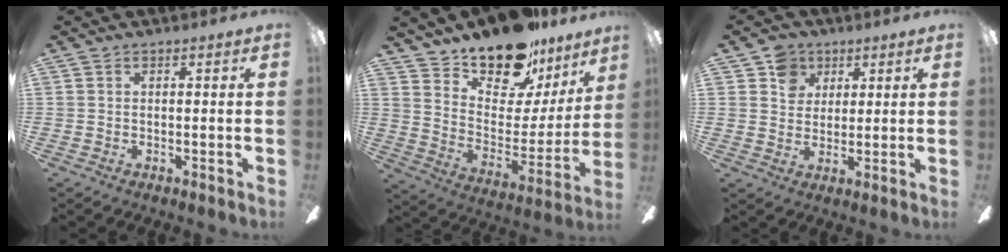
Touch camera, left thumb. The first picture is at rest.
{"total": 17.7, "force": [14.3, 7.9, 6.7], "torque": [-0.113, -0.111, 0.253]}
{"total": 6.5, "force": [3.6, 5.3, 1.5], "torque": [-0.029, 0.002, 0.065]}